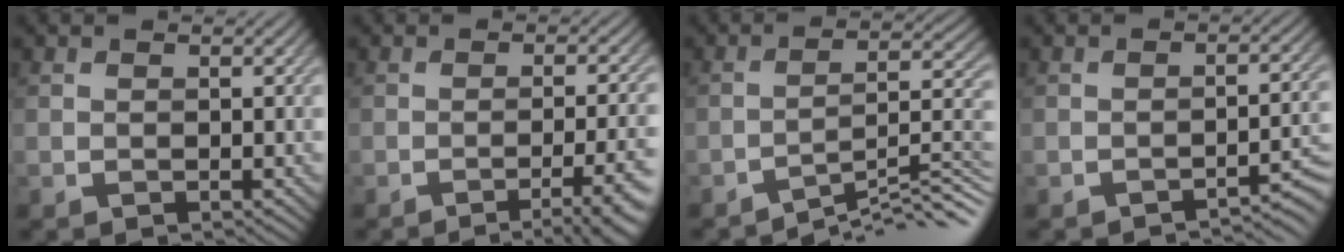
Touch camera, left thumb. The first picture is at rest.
{"total": 7.3, "force": [-3.7, 1.6, 6.1], "torque": [-0.083, 0.001, -0.047]}
{"total": 9.6, "force": [-7.2, 1.5, 6.1], "torque": [-0.082, 0.012, -0.113]}
{"total": 3.7, "force": [-2.7, 0.5, 2.4], "torque": [-0.030, 0.011, -0.042]}